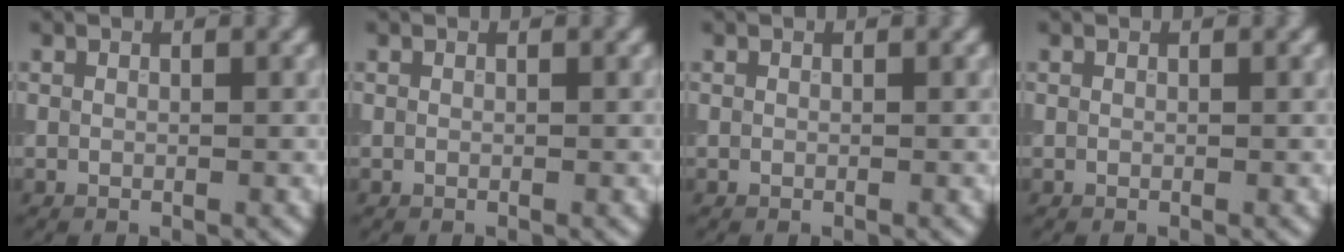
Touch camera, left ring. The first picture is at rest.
{"total": 0.0}
{"total": 0.0}
{"total": 0.0}